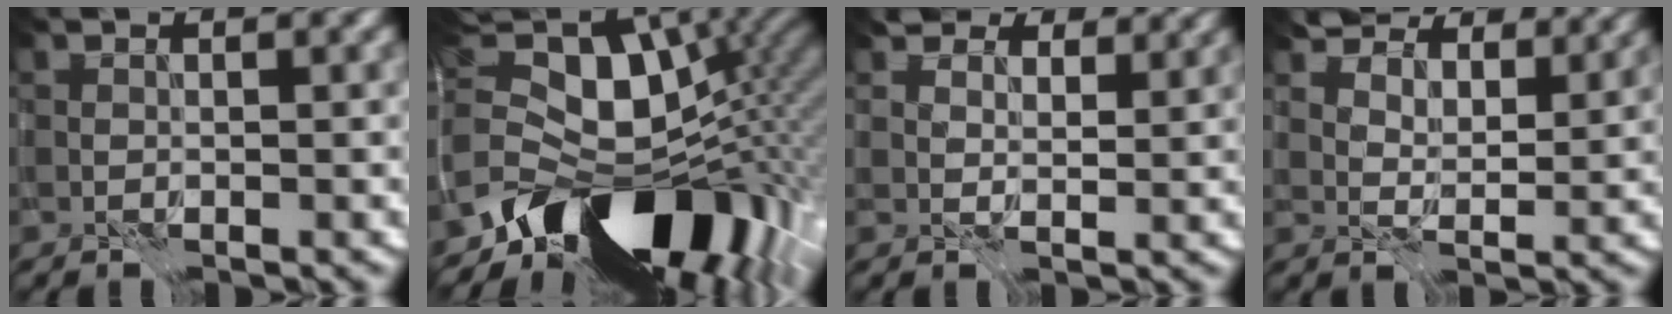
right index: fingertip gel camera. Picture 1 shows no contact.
{"total": 14.3, "force": [-6.6, 8.8, 9.2], "torque": [-0.155, 0.002, -0.116]}
{"total": 6.2, "force": [4.9, 3.2, 2.0], "torque": [-0.047, 0.003, 0.075]}
{"total": 10.7, "force": [8.9, 4.2, 4.1], "torque": [-0.088, -0.010, 0.144]}